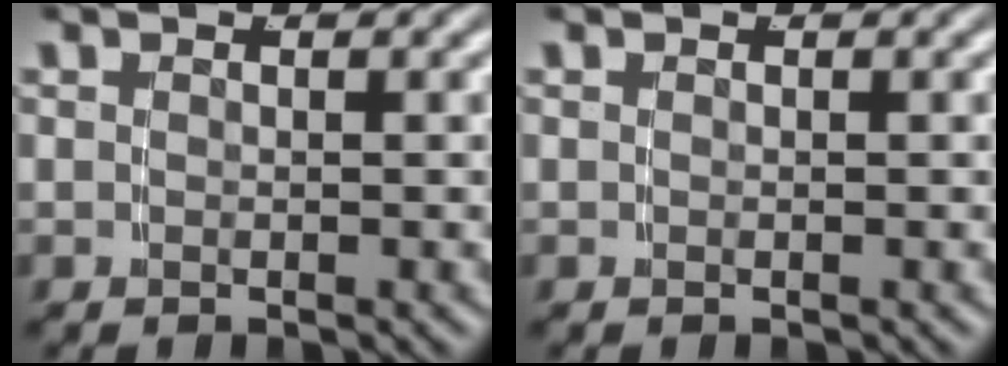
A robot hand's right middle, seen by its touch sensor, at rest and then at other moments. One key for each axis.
{"total": 0.0}